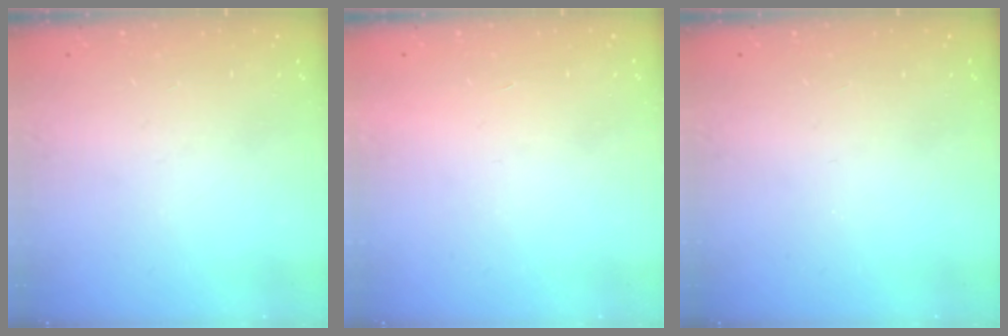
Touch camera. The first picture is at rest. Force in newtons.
{"total": 1.7, "press": 1.7, "slide": 0.1}
{"total": 0.0}